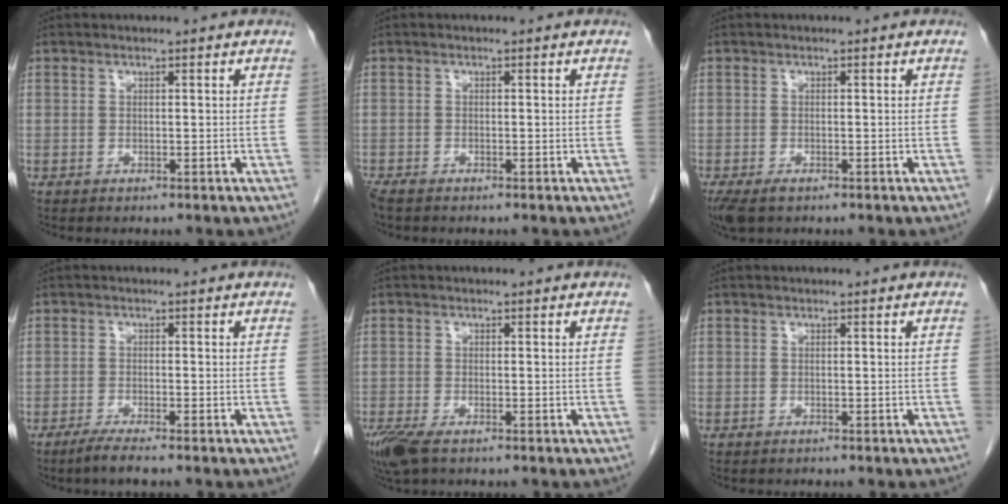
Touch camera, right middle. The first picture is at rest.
{"total": 2.0, "force": [-1.6, 0.6, 0.9], "torque": [-0.024, -0.006, -0.029]}
{"total": 3.8, "force": [-2.5, 1.7, 2.4], "torque": [-0.050, -0.011, -0.041]}
{"total": 2.7, "force": [-2.1, -0.2, 1.6], "torque": [-0.039, -0.006, -0.042]}
{"total": 5.2, "force": [-3.4, 1.8, 3.5], "torque": [-0.075, -0.015, -0.062]}
{"total": 0.0}